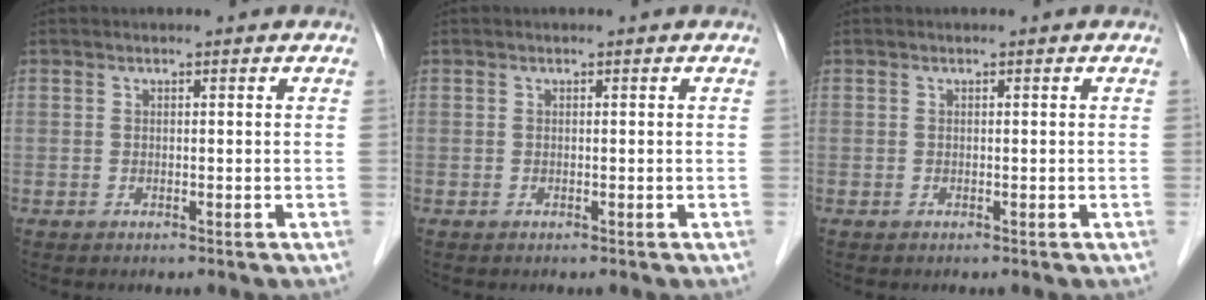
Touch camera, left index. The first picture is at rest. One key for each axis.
{"total": 0.0}
{"total": 0.0}